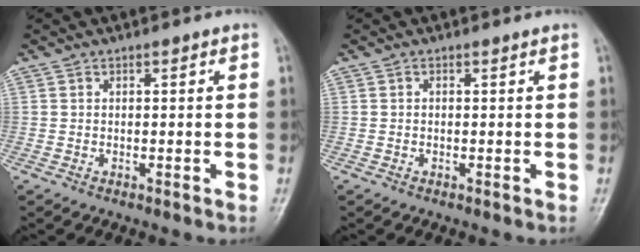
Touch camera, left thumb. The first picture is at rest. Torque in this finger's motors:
{"motor_torque": [0.00, 0.00, 0.00, 0.00, 0.00]}